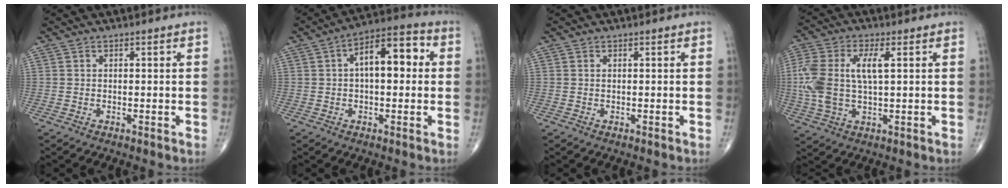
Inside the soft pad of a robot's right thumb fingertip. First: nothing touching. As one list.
[{"total": 11.3, "force": [1.7, 5.4, 9.8], "torque": [-0.130, 0.031, 0.016]}, {"total": 0.0}, {"total": 13.0, "force": [1.8, 6.1, 11.4], "torque": [-0.273, 0.012, 0.039]}]